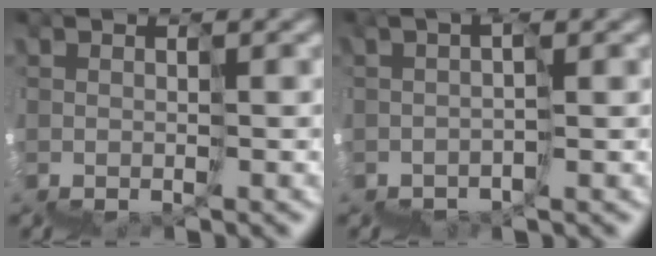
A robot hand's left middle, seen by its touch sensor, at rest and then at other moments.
{"total": 0.5, "force": [0.3, -0.4, 0.1], "torque": [-0.008, 0.007, 0.003]}